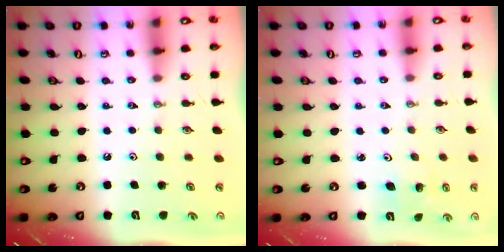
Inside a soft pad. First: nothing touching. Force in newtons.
{"total": 2.7, "press": 2.7, "slide": 0.3}